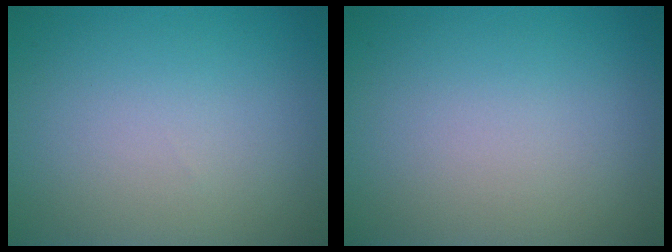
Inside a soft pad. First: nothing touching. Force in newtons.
{"total": 0.0}